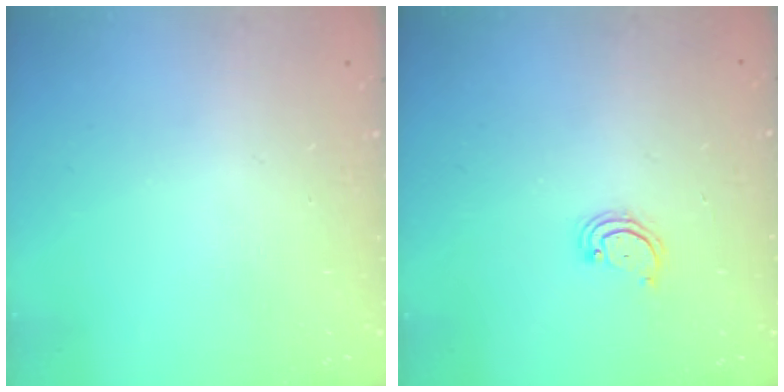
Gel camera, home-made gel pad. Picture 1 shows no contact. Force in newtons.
{"total": 3.3, "press": 3.3, "slide": 0.5}